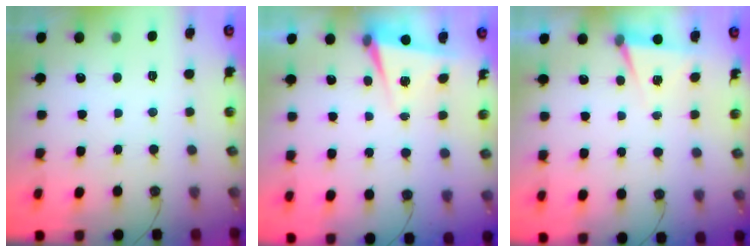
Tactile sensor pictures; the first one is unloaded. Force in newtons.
{"total": 5.6, "press": 5.5, "slide": 0.9}
{"total": 5.2, "press": 2.7, "slide": 4.5}